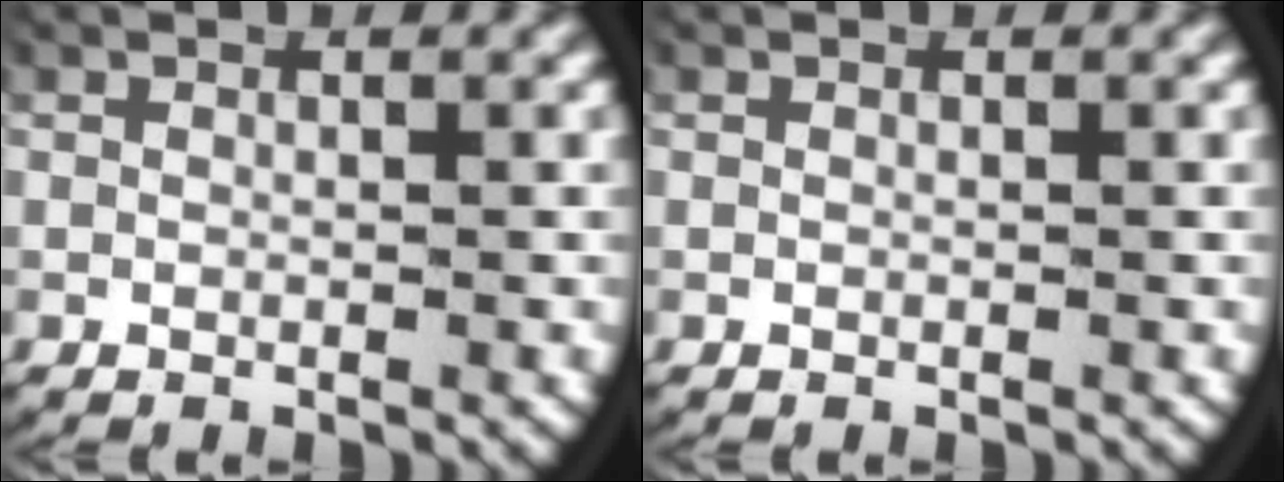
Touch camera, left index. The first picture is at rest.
{"total": 0.0}